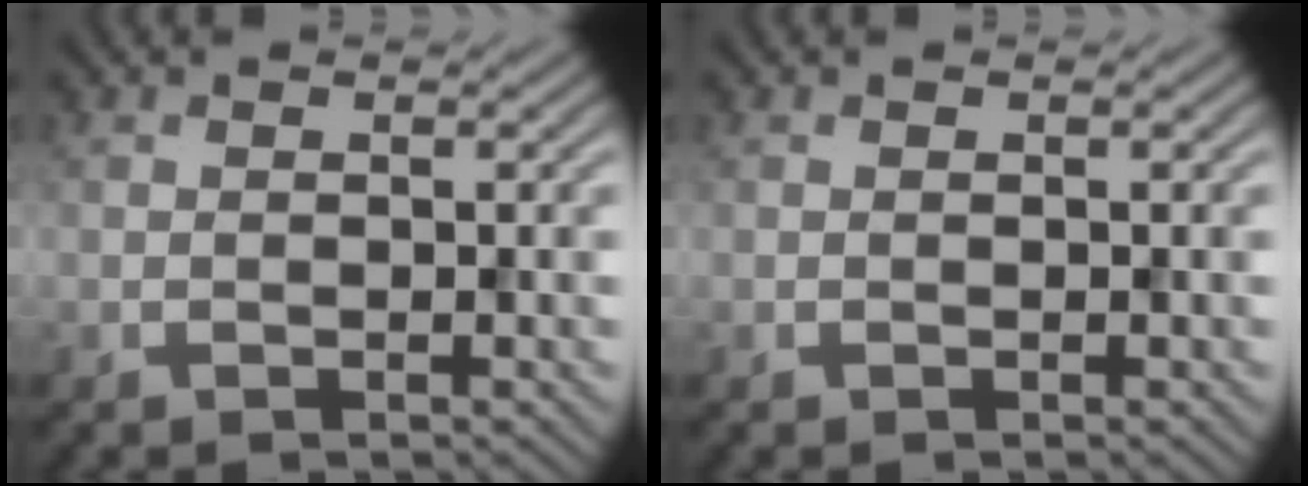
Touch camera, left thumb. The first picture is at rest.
{"total": 0.0}